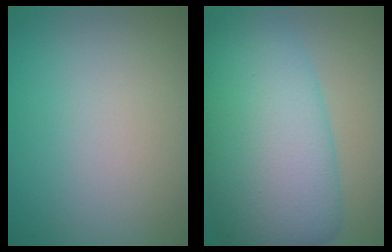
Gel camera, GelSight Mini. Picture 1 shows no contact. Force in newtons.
{"total": 12.6, "press": 12.6, "slide": 0.2}